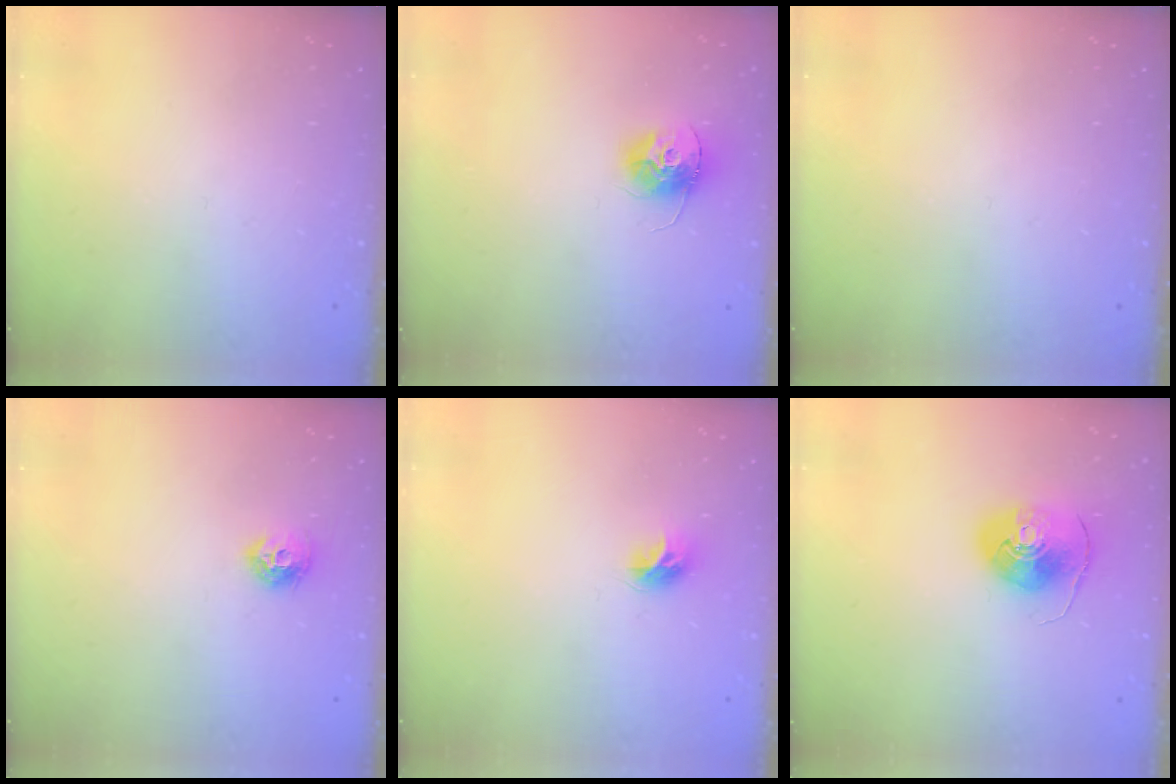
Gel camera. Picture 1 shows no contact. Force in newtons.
{"total": 12.3, "press": 12.2, "slide": 0.9}
{"total": 0.0}
{"total": 7.2, "press": 7.1, "slide": 0.4}
{"total": 6.8, "press": 6.8, "slide": 0.4}
{"total": 8.8, "press": 8.8, "slide": 0.8}